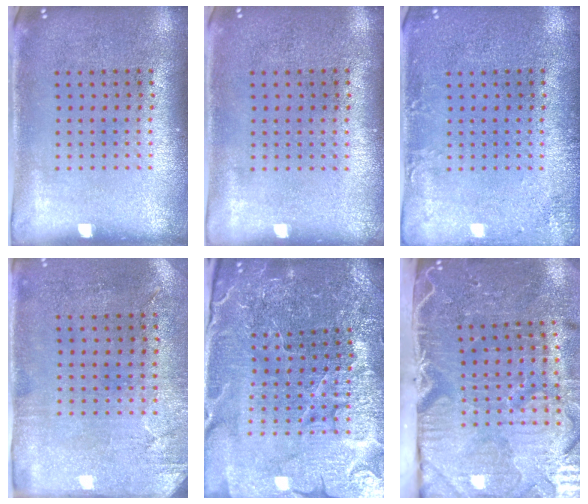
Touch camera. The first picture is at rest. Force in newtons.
{"total": 0.0}
{"total": 1.7, "press": 1.7, "slide": 0.3}
{"total": 2.8, "press": 2.3, "slide": 1.7}
{"total": 4.9, "press": 4.7, "slide": 1.4}
{"total": 5.4, "press": 4.4, "slide": 3.1}